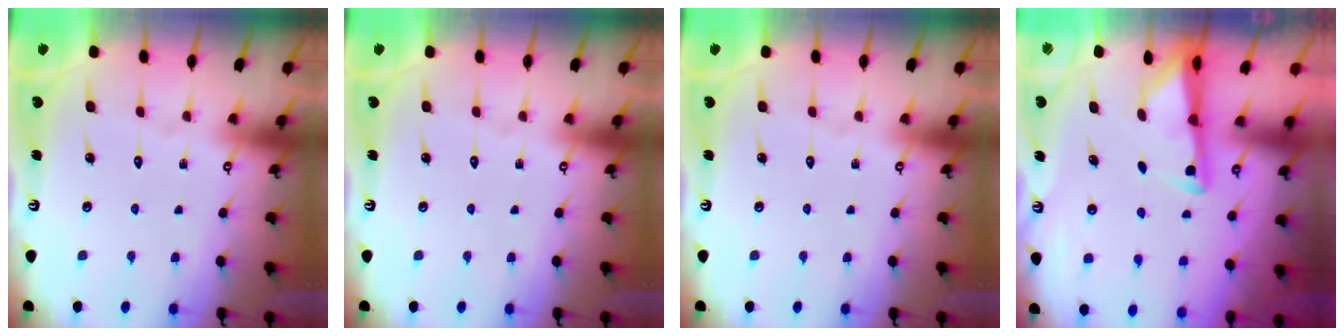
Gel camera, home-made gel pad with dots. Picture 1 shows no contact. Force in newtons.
{"total": 0.0}
{"total": 0.0}
{"total": 3.5, "press": 3.4, "slide": 0.4}